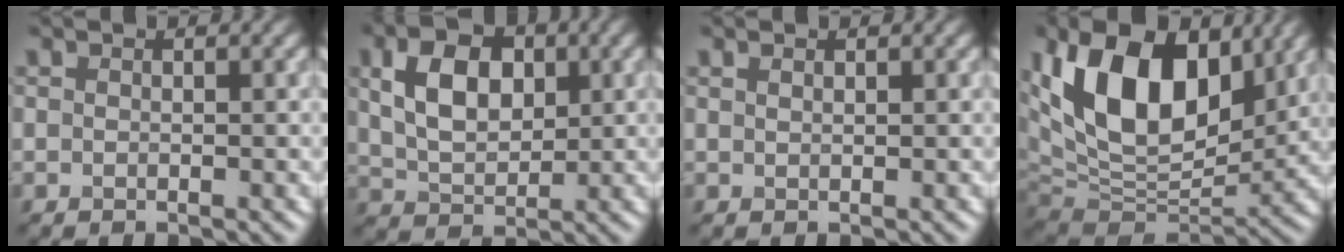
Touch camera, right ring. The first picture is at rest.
{"total": 6.3, "force": [1.7, 3.9, 4.6], "torque": [-0.086, 0.006, 0.028]}
{"total": 0.6, "force": [0.5, 0.2, 0.3], "torque": [-0.005, 0.000, 0.010]}
{"total": 14.9, "force": [5.5, 8.5, 11.0], "torque": [-0.198, 0.018, 0.090]}